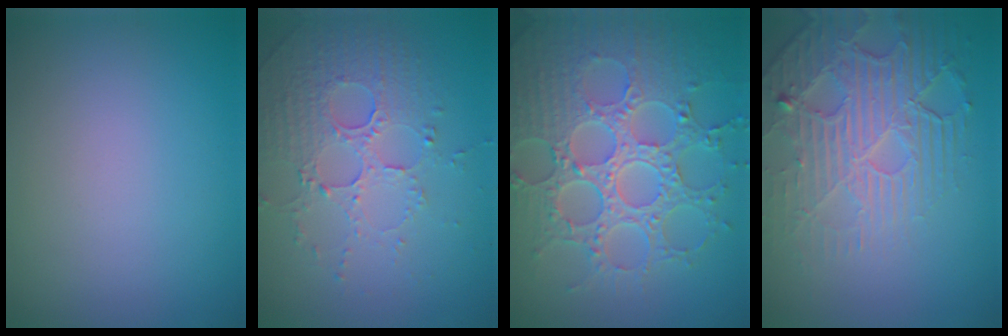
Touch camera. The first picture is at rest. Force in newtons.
{"total": 5.1, "press": 3.5, "slide": 3.7}
{"total": 8.8, "press": 6.4, "slide": 5.9}
{"total": 5.1, "press": 4.6, "slide": 2.2}